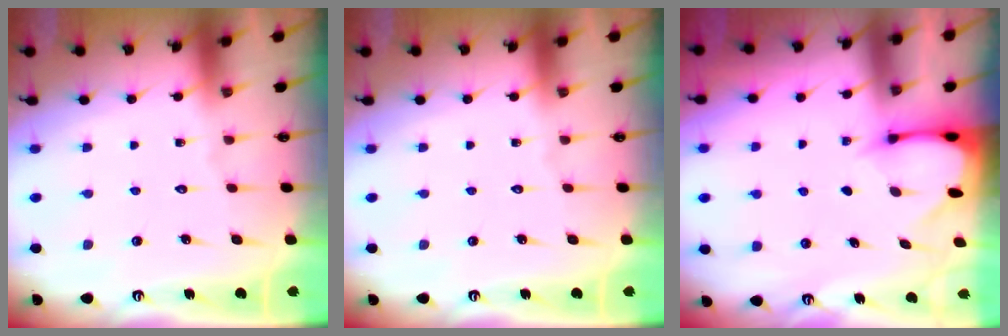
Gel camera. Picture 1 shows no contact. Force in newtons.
{"total": 0.0}
{"total": 2.5, "press": 2.5, "slide": 0.3}